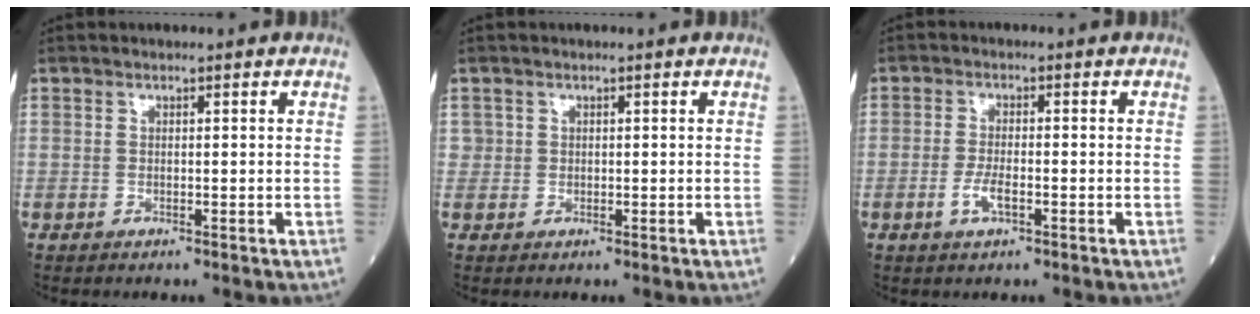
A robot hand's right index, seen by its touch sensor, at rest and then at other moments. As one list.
[{"total": 1.1, "force": [0.4, 1.1, 0.0], "torque": [0.014, 0.002, 0.002]}, {"total": 3.2, "force": [-1.2, 0.9, 2.8], "torque": [-0.059, 0.000, -0.021]}]